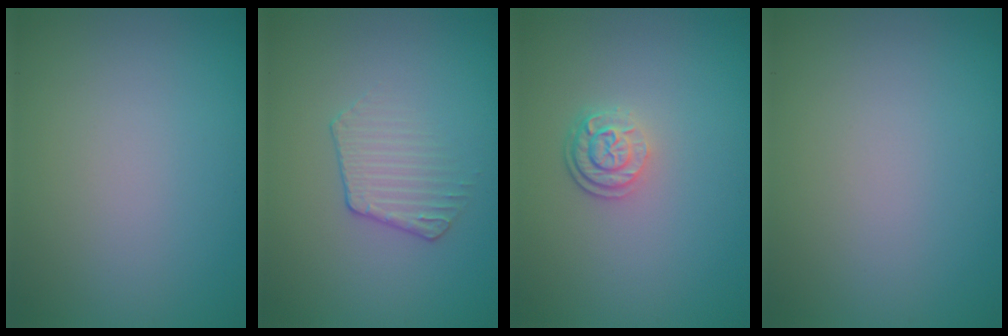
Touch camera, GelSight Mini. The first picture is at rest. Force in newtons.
{"total": 1.8, "press": 1.1, "slide": 1.4}
{"total": 2.6, "press": 1.9, "slide": 1.7}
{"total": 0.0}